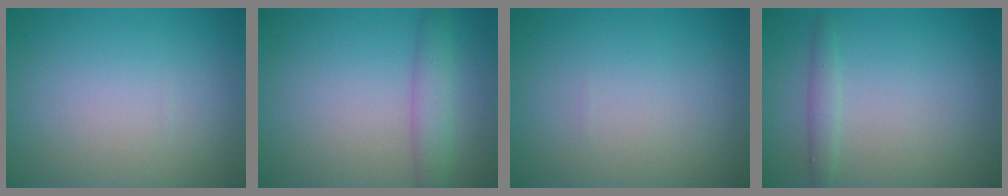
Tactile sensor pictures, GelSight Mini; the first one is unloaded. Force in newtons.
{"total": 2.8, "press": 2.8, "slide": 0.1}
{"total": 0.0}
{"total": 1.3, "press": 1.3, "slide": 0.2}